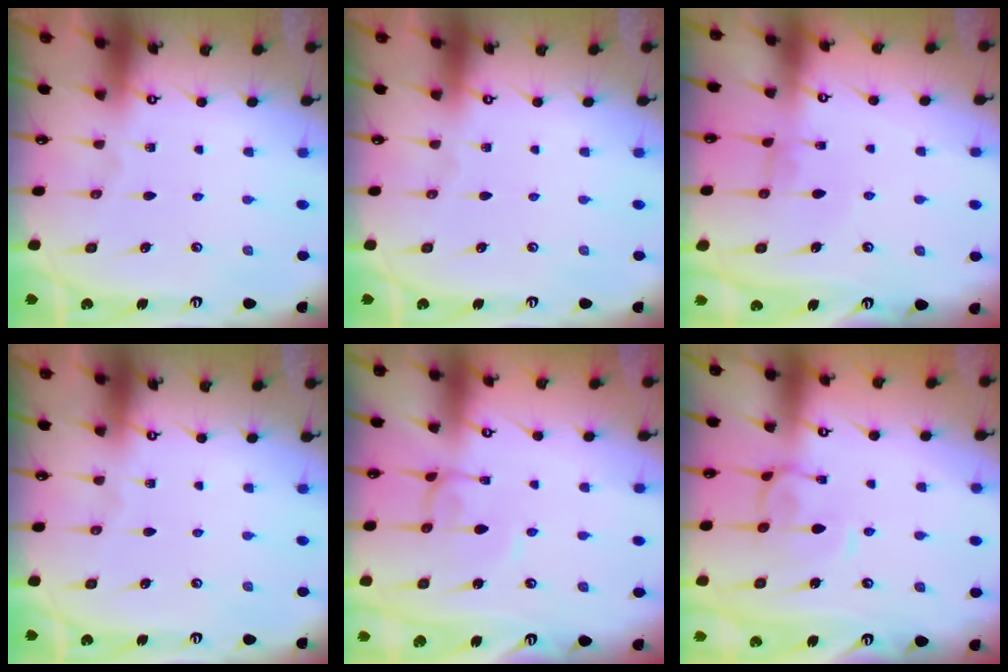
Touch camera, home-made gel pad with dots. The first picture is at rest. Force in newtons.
{"total": 0.0}
{"total": 0.6, "press": 0.6, "slide": 0.3}
{"total": 0.0}
{"total": 2.4, "press": 2.4, "slide": 0.1}
{"total": 0.6, "press": 0.1, "slide": 0.6}